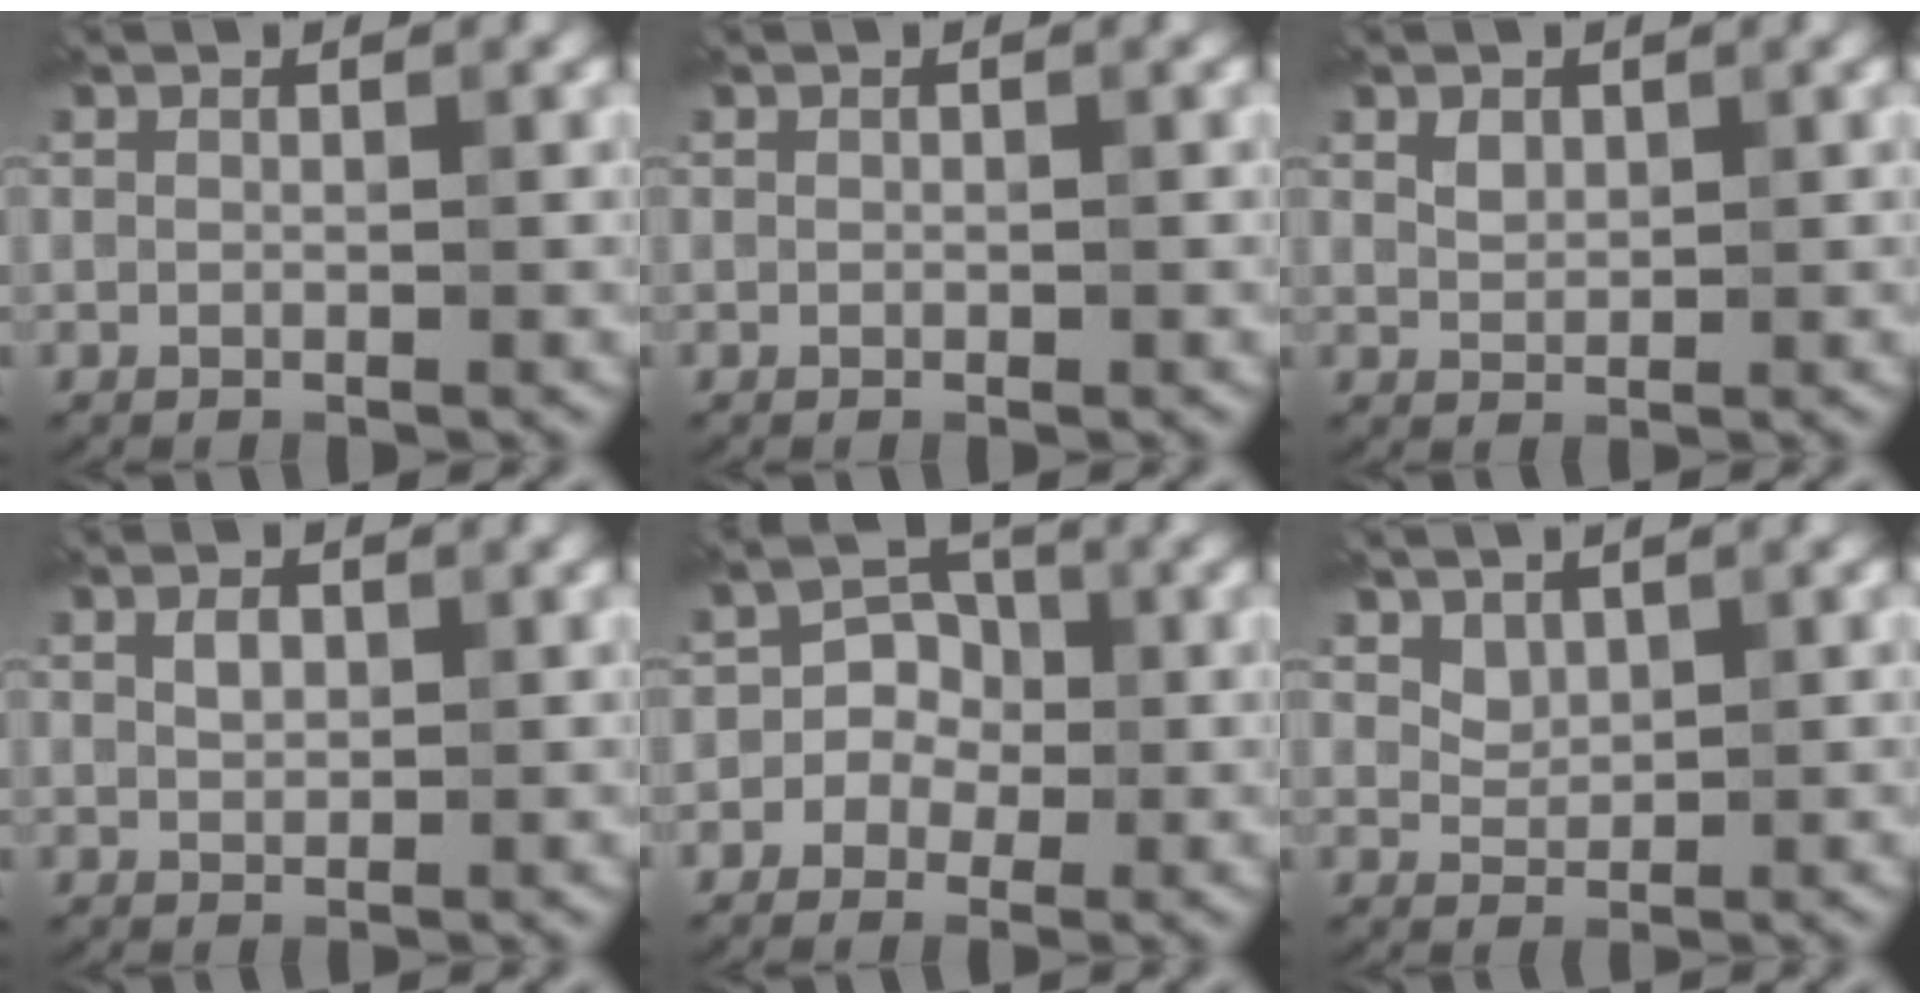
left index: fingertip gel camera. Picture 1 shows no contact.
{"total": 0.0}
{"total": 1.1, "force": [0.8, 0.7, 0.3], "torque": [-0.007, 0.005, 0.018]}
{"total": 1.2, "force": [0.6, 0.8, 0.7], "torque": [-0.016, 0.008, 0.010]}
{"total": 3.4, "force": [-0.6, 3.1, 1.3], "torque": [0.009, 0.013, -0.030]}
{"total": 1.5, "force": [1.2, 0.9, 0.2], "torque": [-0.007, -0.004, 0.030]}